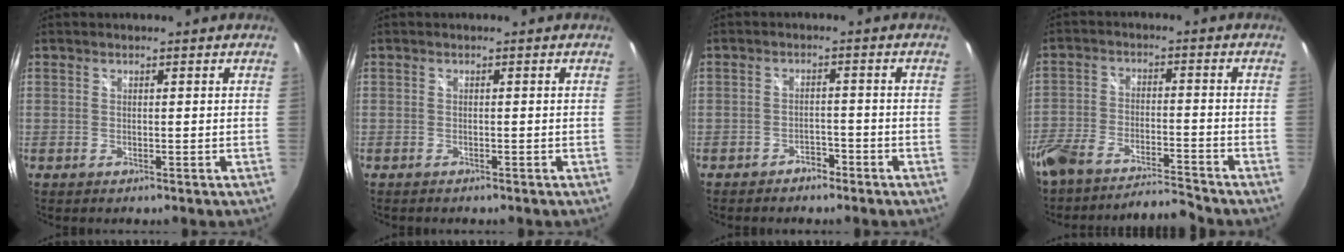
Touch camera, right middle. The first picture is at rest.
{"total": 0.6, "force": [-0.5, -0.1, 0.2], "torque": [-0.005, -0.004, -0.011]}
{"total": 2.8, "force": [-2.4, 1.1, 0.8], "torque": [-0.022, 0.004, -0.036]}
{"total": 9.9, "force": [-9.5, 0.9, 2.8], "torque": [-0.078, -0.007, -0.176]}